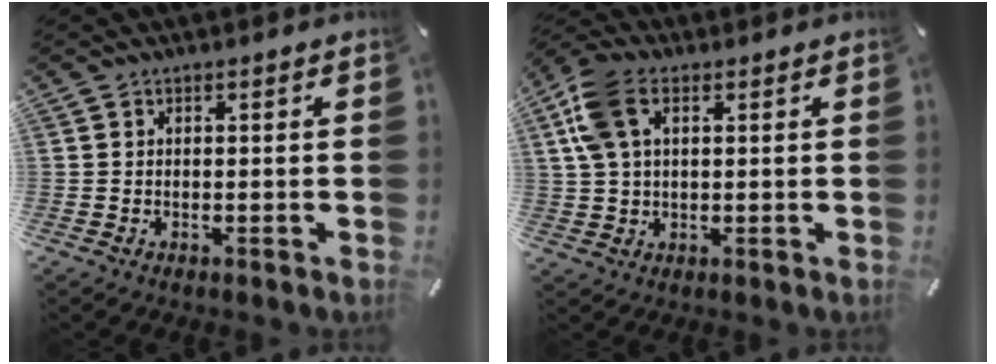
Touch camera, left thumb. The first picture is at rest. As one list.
[{"total": 10.0, "force": [3.5, 6.5, 6.8], "torque": [-0.164, 0.007, 0.066]}]